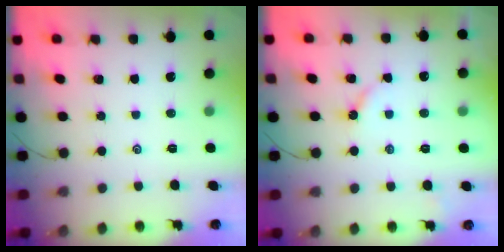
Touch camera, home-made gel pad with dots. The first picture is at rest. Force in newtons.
{"total": 2.9, "press": 2.8, "slide": 0.5}